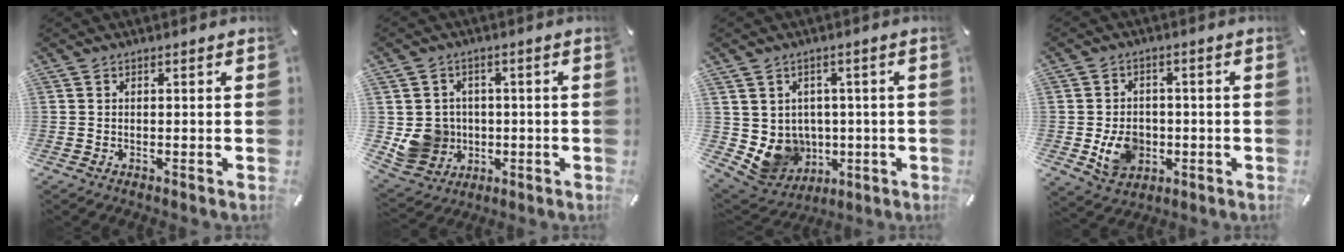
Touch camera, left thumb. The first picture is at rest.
{"total": 9.5, "force": [-0.5, 9.2, 2.1], "torque": [-0.063, -0.004, -0.001]}
{"total": 8.5, "force": [-0.5, 8.4, 1.6], "torque": [-0.050, -0.020, -0.001]}
{"total": 8.7, "force": [-1.7, 7.3, 4.4], "torque": [-0.080, 0.008, -0.029]}